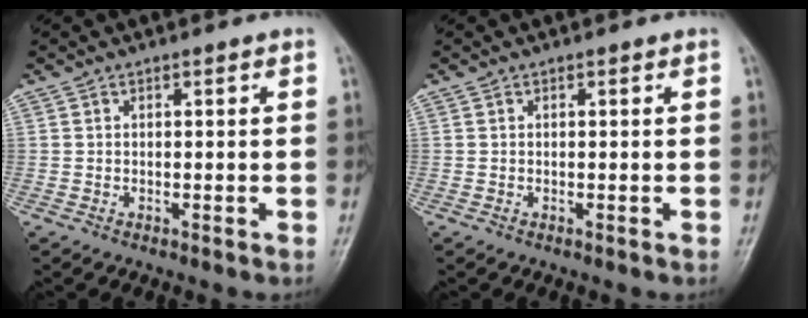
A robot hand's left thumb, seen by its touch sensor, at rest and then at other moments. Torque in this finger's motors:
{"motor_torque": [0.00, 0.00, 0.00, 0.00, 0.00]}